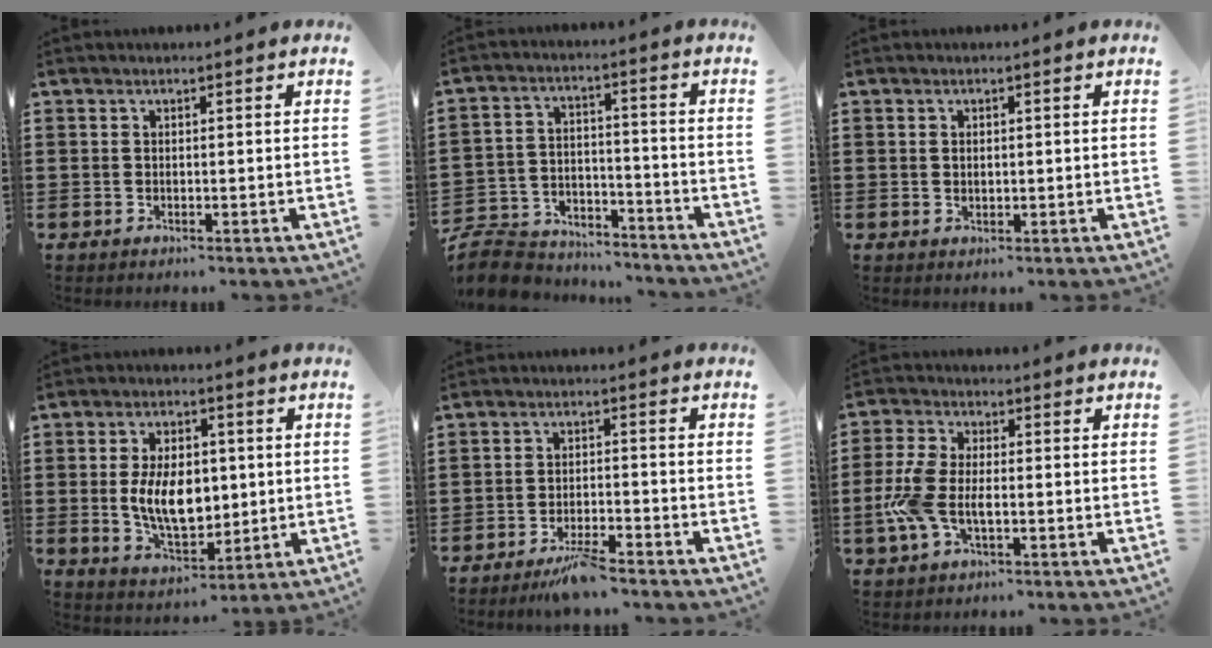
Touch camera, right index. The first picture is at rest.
{"total": 8.4, "force": [-7.9, 2.1, 1.5], "torque": [-0.040, 0.020, -0.157]}
{"total": 0.8, "force": [0.3, 0.4, 0.6], "torque": [-0.013, 0.004, 0.005]}
{"total": 9.8, "force": [0.2, 5.7, 8.0], "torque": [-0.159, 0.001, -0.002]}
{"total": 4.1, "force": [-3.7, 0.3, 1.8], "torque": [-0.037, -0.001, -0.071]}
{"total": 7.2, "force": [-1.5, 3.7, 6.0], "torque": [-0.160, -0.011, -0.039]}